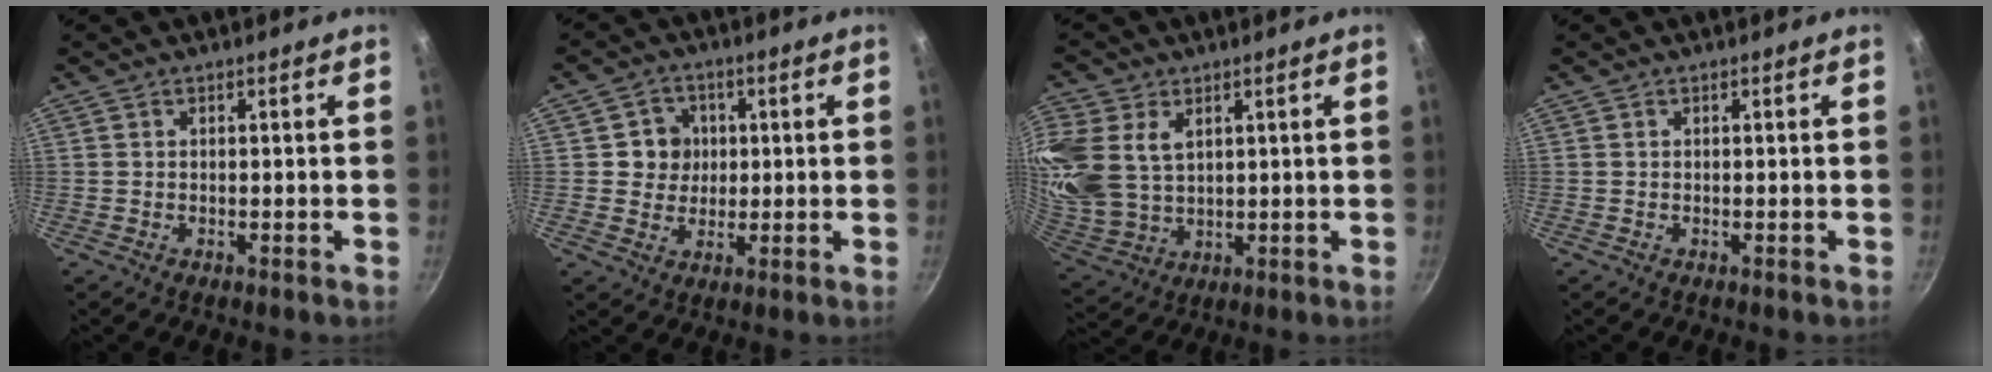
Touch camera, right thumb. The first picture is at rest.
{"total": 5.9, "force": [0.8, 5.6, 1.7], "torque": [0.015, 0.002, 0.008]}
{"total": 17.3, "force": [5.3, 12.5, 10.7], "torque": [-0.252, -0.001, 0.120]}
{"total": 0.0}